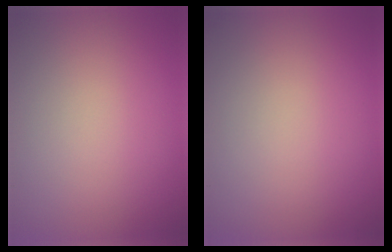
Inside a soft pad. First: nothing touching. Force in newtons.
{"total": 0.0}